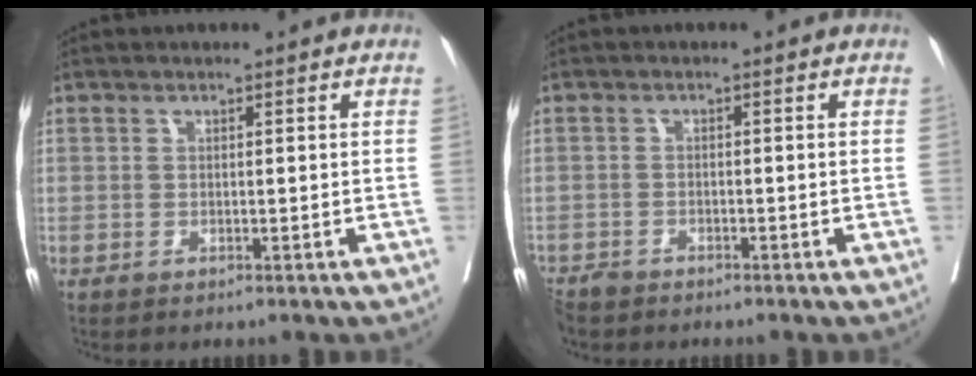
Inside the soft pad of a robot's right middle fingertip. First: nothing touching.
{"total": 3.8, "force": [-3.4, 1.3, 1.1], "torque": [-0.017, -0.008, -0.060]}